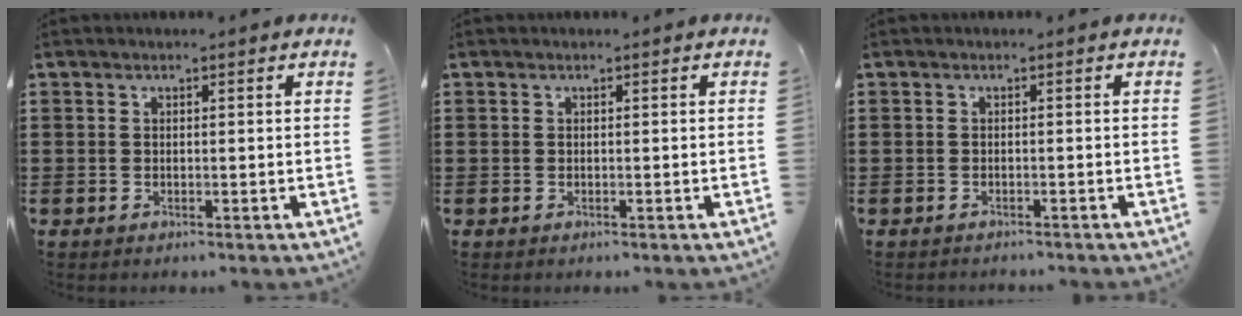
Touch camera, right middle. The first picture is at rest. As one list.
[{"total": 0.0}, {"total": 0.7, "force": [-0.7, 0.0, -0.1], "torque": [0.000, 0.000, -0.014]}]